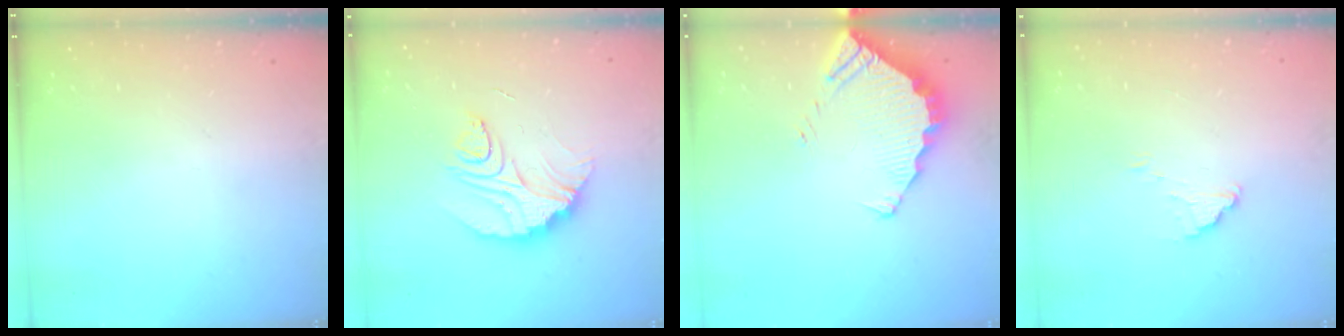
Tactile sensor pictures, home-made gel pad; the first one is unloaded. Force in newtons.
{"total": 12.0, "press": 12.0, "slide": 0.6}
{"total": 3.9, "press": 3.9, "slide": 0.3}
{"total": 1.5, "press": 1.5, "slide": 0.1}